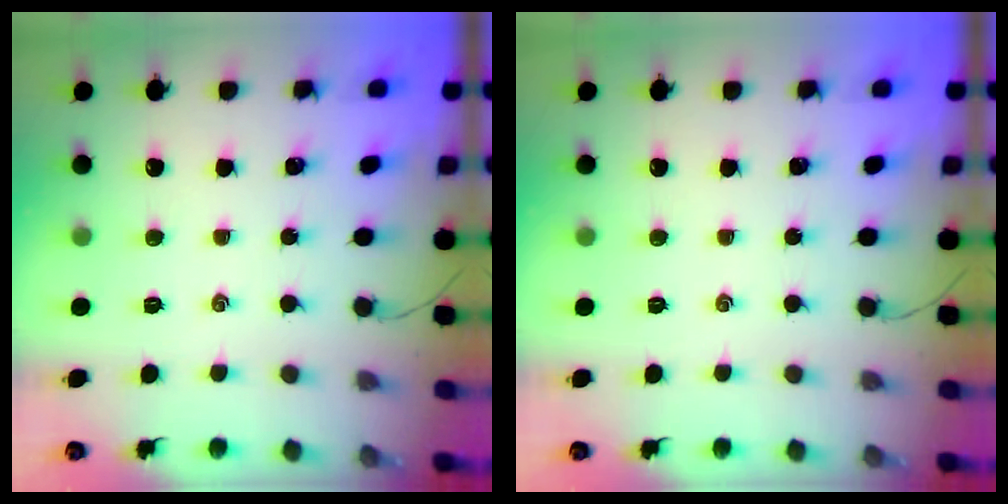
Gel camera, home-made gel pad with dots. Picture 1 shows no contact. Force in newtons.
{"total": 0.0}